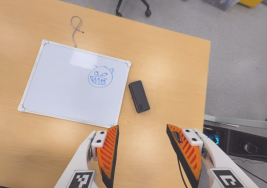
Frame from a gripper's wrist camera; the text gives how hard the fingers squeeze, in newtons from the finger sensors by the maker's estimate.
{"total": 0.0}